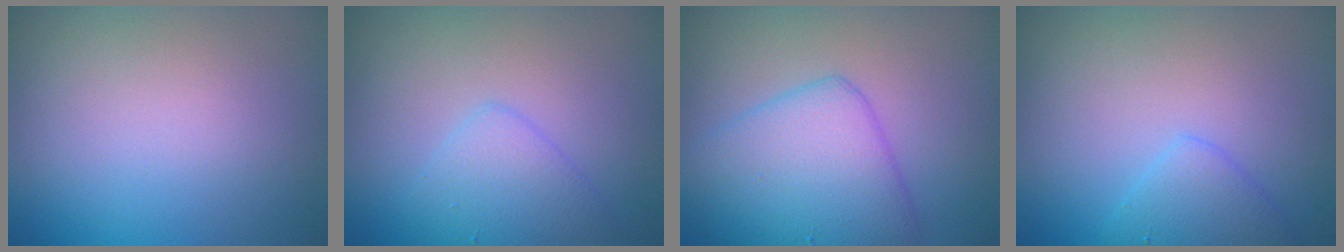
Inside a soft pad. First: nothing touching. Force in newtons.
{"total": 2.6, "press": 2.6, "slide": 0.1}
{"total": 5.9, "press": 5.8, "slide": 0.3}
{"total": 2.2, "press": 2.2, "slide": 0.2}